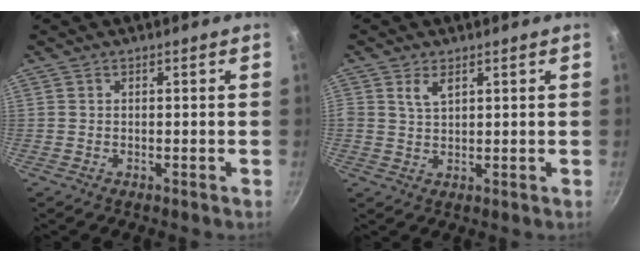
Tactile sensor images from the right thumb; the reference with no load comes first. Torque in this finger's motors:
{"motor_torque": [-0.04, 0.08, 0.41, 0.25, 0.05]}